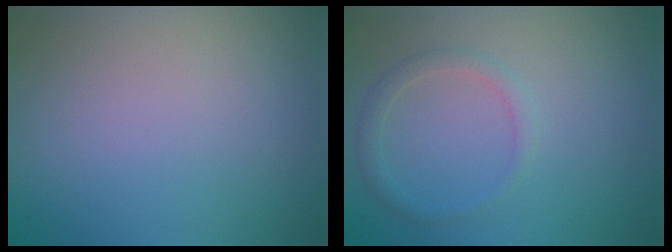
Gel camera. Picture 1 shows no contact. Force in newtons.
{"total": 1.5, "press": 1.5, "slide": 0.1}